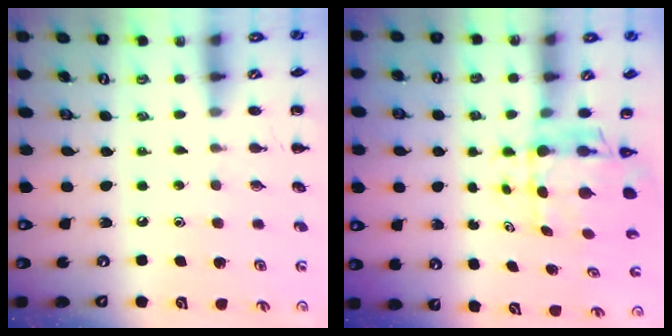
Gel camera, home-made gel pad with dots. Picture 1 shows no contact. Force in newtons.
{"total": 6.1, "press": 5.7, "slide": 2.2}